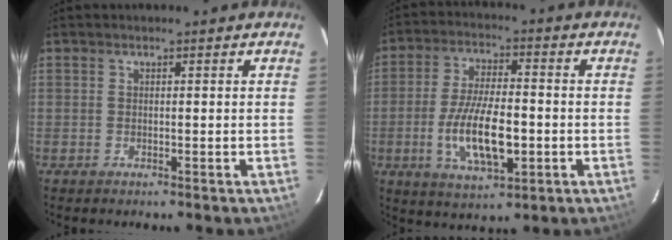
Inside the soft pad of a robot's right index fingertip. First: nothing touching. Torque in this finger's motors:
{"motor_torque": [0.48, -0.14, 0.48, 0.21]}